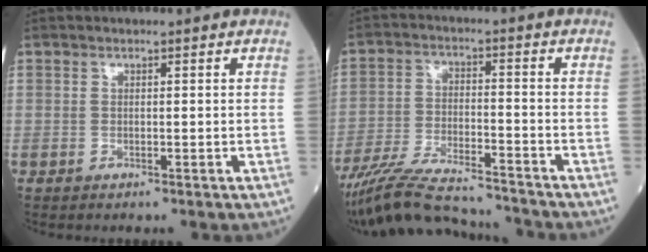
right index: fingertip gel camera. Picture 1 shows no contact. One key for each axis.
{"total": 15.9, "fx": -14.6, "fy": 1.8, "fz": 5.9, "tx": -0.123, "ty": -0.013, "tz": -0.244}